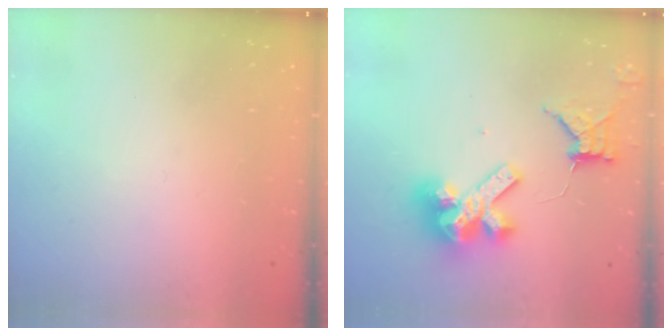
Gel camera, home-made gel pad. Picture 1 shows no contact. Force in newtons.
{"total": 13.7, "press": 13.6, "slide": 1.8}